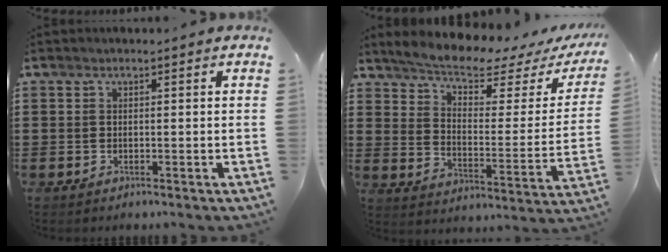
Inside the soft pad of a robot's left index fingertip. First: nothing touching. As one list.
[{"total": 5.8, "force": [5.2, 0.8, 2.4], "torque": [-0.068, -0.038, 0.082]}]